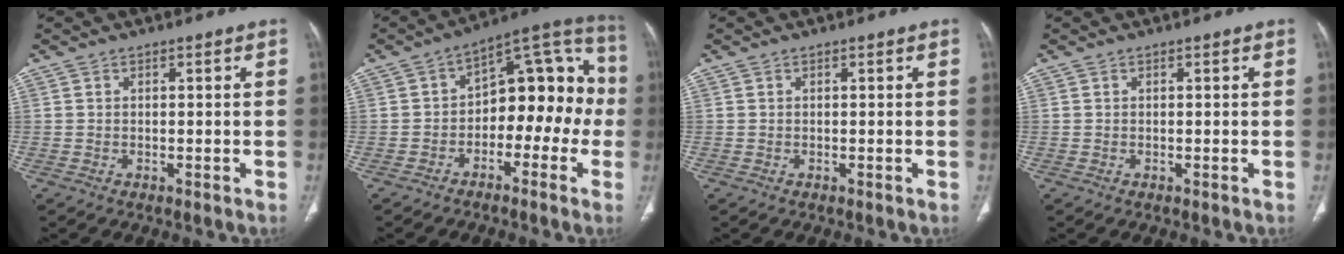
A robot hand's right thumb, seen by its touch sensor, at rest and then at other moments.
{"total": 15.9, "force": [-2.5, 9.7, 12.3], "torque": [-0.109, 0.062, -0.047]}
{"total": 0.0}
{"total": 0.0}